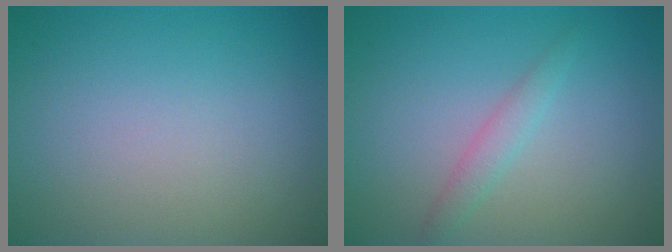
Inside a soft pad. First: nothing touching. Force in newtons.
{"total": 1.5, "press": 1.5, "slide": 0.0}